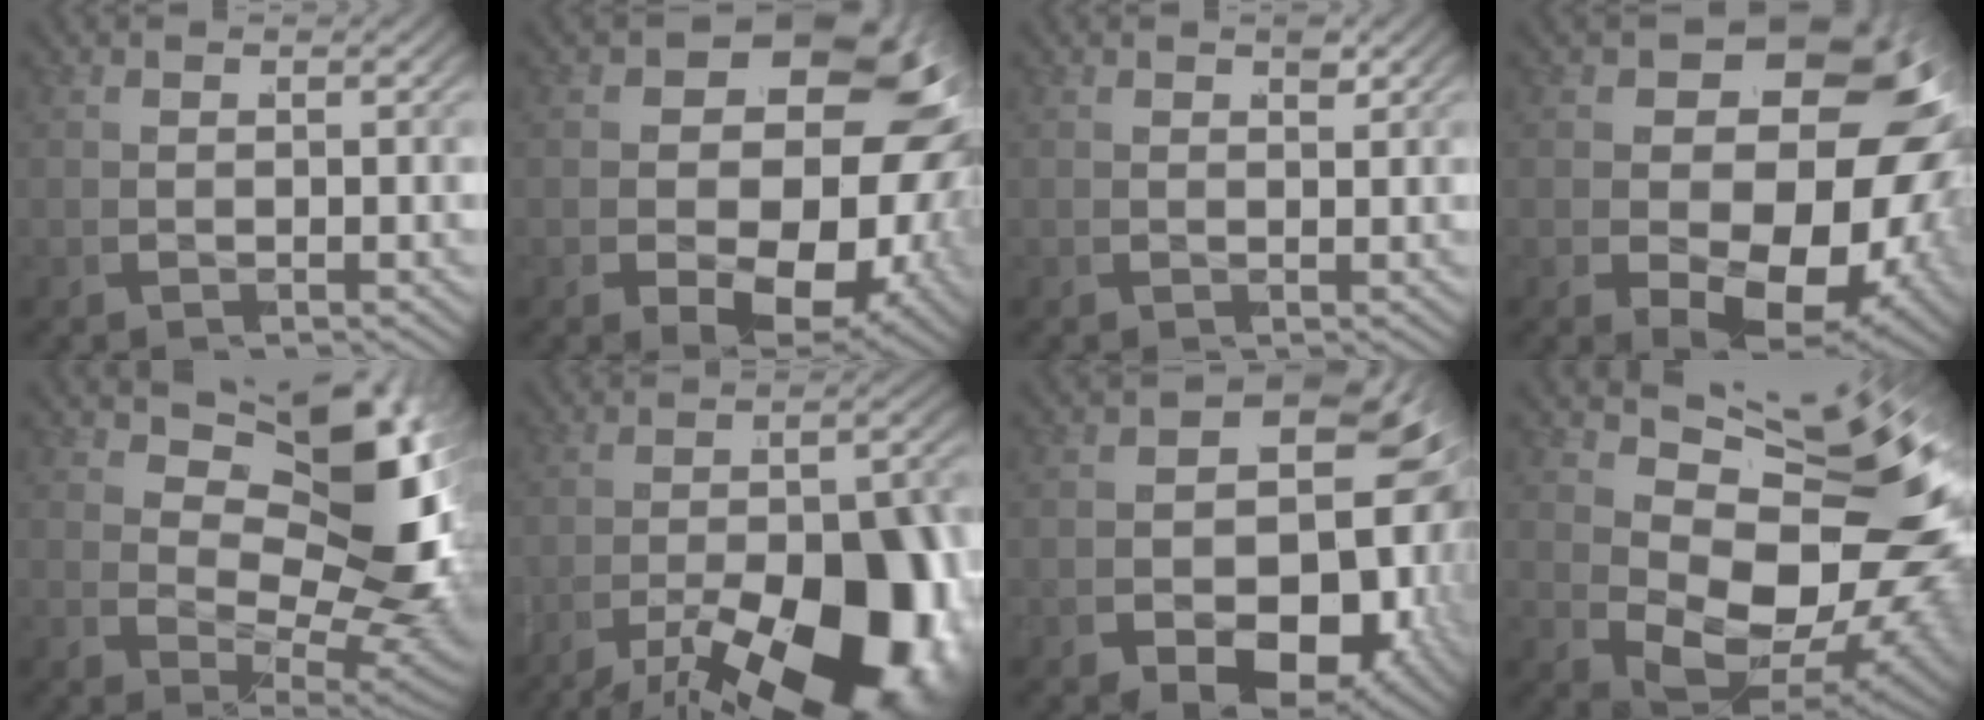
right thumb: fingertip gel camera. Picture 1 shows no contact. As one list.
[{"total": 20.2, "force": [1.1, 13.3, 15.1], "torque": [-0.239, -0.050, 0.027]}, {"total": 0.8, "force": [0.6, 0.0, 0.4], "torque": [-0.003, 0.002, 0.009]}, {"total": 22.7, "force": [0.7, 15.0, 17.0], "torque": [-0.259, -0.057, 0.023]}, {"total": 16.3, "force": [2.5, 9.0, 13.3], "torque": [-0.195, -0.027, 0.050]}, {"total": 18.9, "force": [-6.7, 10.1, 14.6], "torque": [-0.226, -0.057, -0.081]}, {"total": 19.2, "force": [-1.0, 13.5, 13.6], "torque": [-0.245, -0.062, 0.000]}, {"total": 18.4, "force": [-0.1, 11.3, 14.6], "torque": [-0.237, -0.057, 0.025]}]